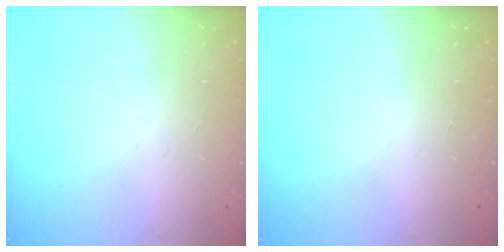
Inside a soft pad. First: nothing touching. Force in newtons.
{"total": 0.0}